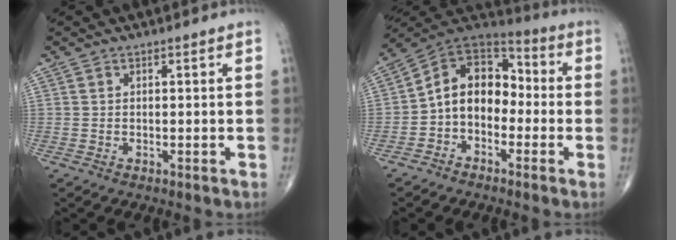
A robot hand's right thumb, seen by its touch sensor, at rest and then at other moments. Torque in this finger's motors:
{"motor_torque": [-0.15, 0.62, 0.17, -0.16, 0.12]}